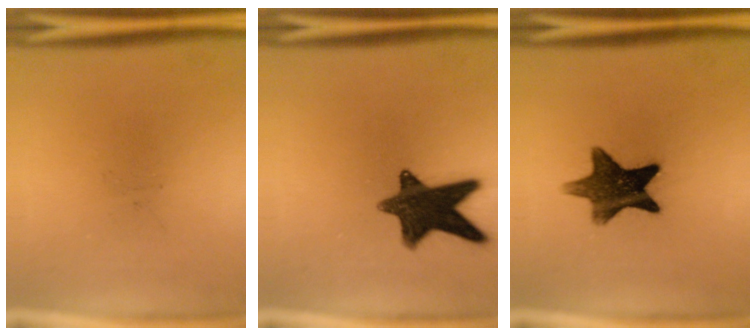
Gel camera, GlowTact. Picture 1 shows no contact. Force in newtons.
{"total": 13.0}
{"total": 12.2}